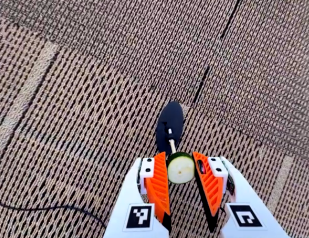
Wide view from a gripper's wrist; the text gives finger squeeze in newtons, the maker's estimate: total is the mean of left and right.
{"total": 6.9, "left": 6.6, "right": 7.2}